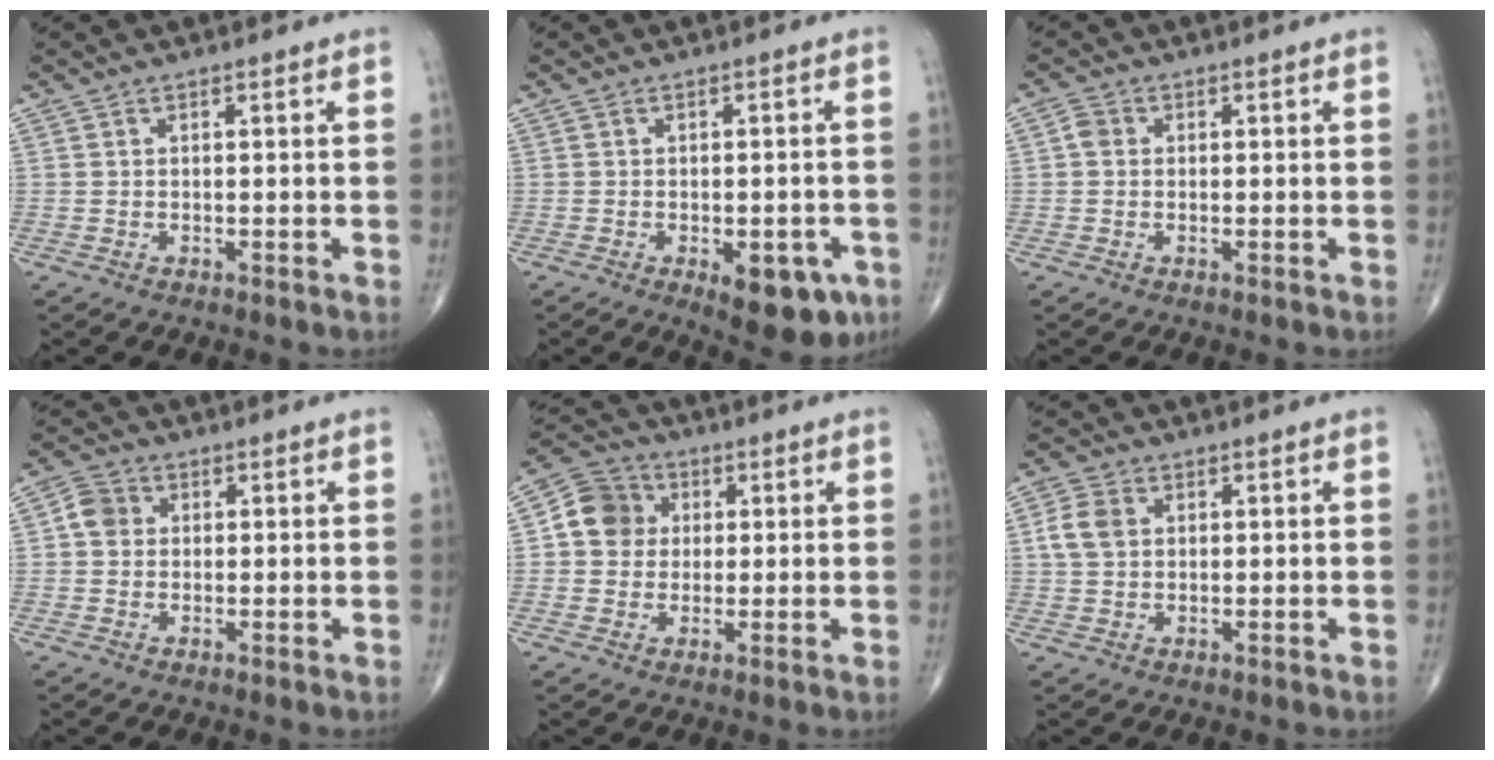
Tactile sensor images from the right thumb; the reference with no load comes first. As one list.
[{"total": 9.7, "force": [-4.3, 4.5, 7.4], "torque": [-0.069, 0.008, -0.048]}, {"total": 2.0, "force": [0.1, 1.7, 1.0], "torque": [-0.013, 0.005, -0.003]}, {"total": 4.1, "force": [0.4, 3.6, 1.8], "torque": [-0.023, 0.009, -0.001]}, {"total": 8.2, "force": [1.2, 7.4, 3.1], "torque": [-0.034, 0.010, 0.009]}, {"total": 4.9, "force": [1.0, 3.7, 3.1], "torque": [-0.061, 0.006, 0.015]}]